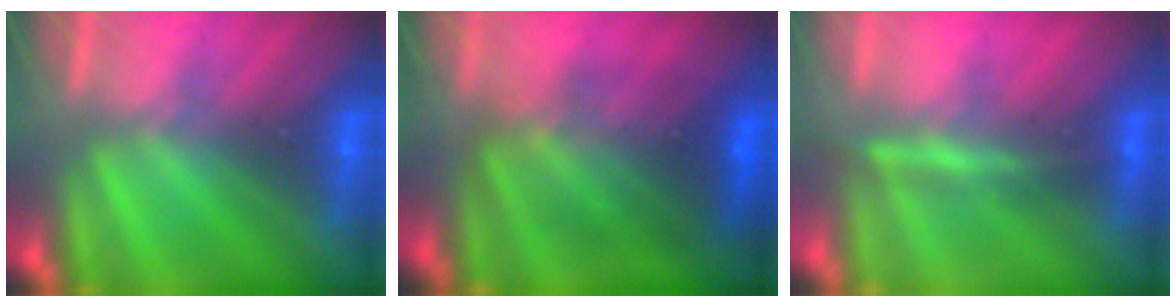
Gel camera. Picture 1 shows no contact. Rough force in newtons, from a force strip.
{"total": 7.6}
{"total": 4.5}